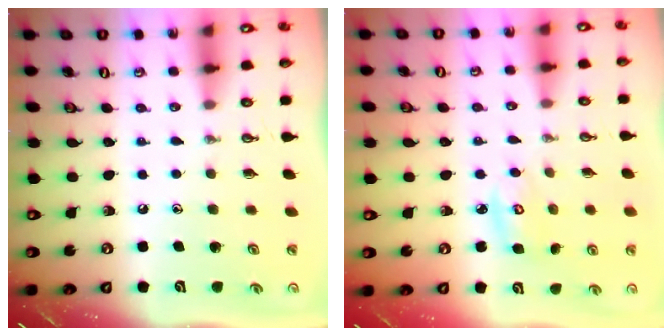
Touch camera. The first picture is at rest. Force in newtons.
{"total": 5.5, "press": 5.5, "slide": 0.3}